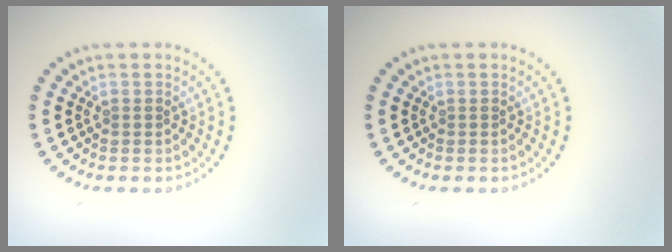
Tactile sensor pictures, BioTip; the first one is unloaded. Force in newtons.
{"total": 0.0}